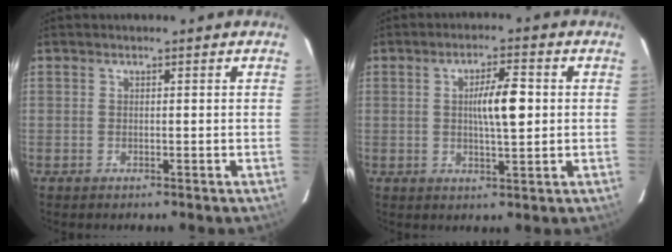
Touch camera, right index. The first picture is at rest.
{"total": 6.3, "force": [0.6, 1.0, 6.2], "torque": [-0.105, 0.007, 0.011]}